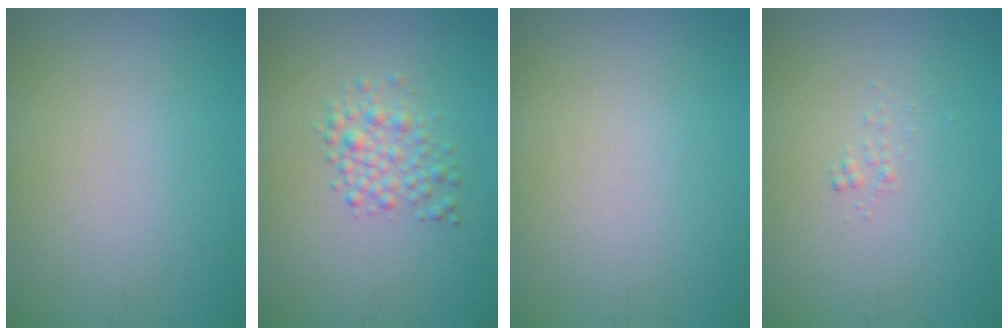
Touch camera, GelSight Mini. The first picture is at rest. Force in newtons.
{"total": 2.4, "press": 2.4, "slide": 0.1}
{"total": 0.0}
{"total": 0.5, "press": 0.5, "slide": 0.0}